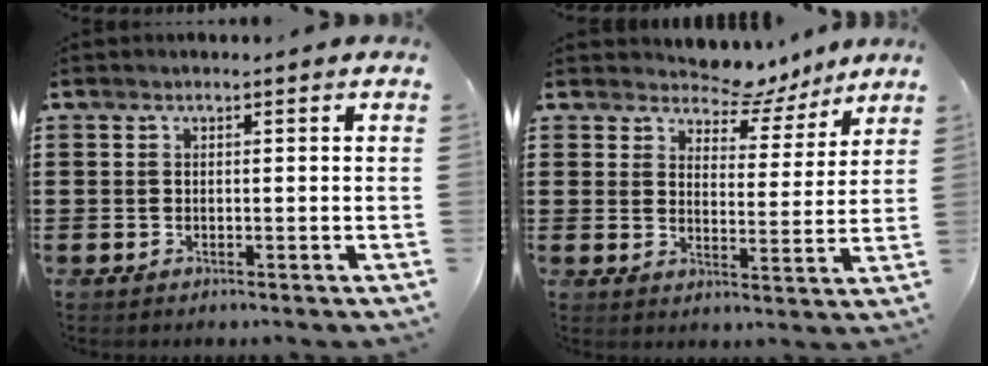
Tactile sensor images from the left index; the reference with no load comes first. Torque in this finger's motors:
{"motor_torque": [-0.46, -0.81, -0.27, -0.08]}